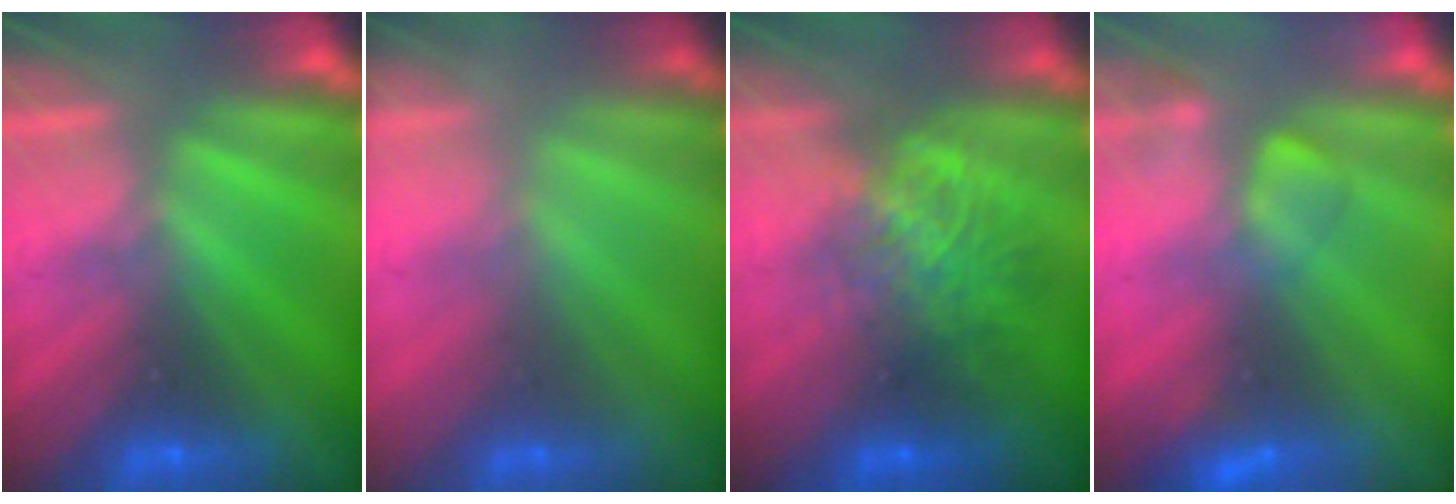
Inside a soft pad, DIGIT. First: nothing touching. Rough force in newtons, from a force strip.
{"total": 1.7}
{"total": 7.8}
{"total": 2.5}